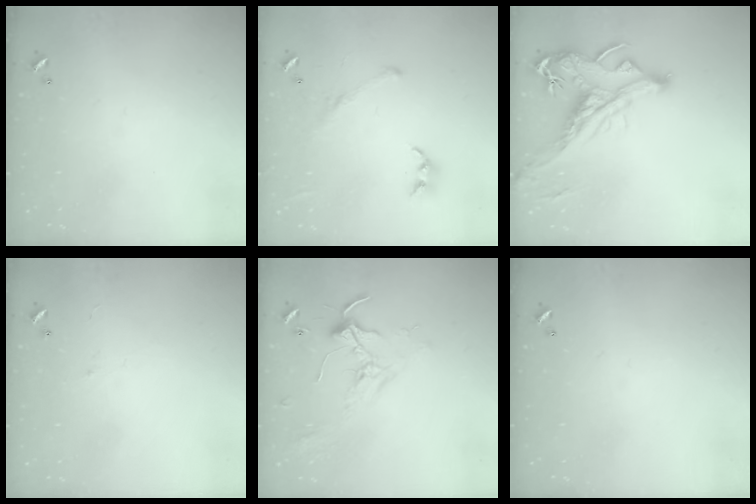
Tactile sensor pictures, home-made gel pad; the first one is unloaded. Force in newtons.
{"total": 2.3, "press": 2.1, "slide": 1.0}
{"total": 3.5, "press": 3.3, "slide": 1.3}
{"total": 0.6, "press": 0.0, "slide": 0.6}
{"total": 2.1, "press": 2.1, "slide": 0.5}
{"total": 0.0}